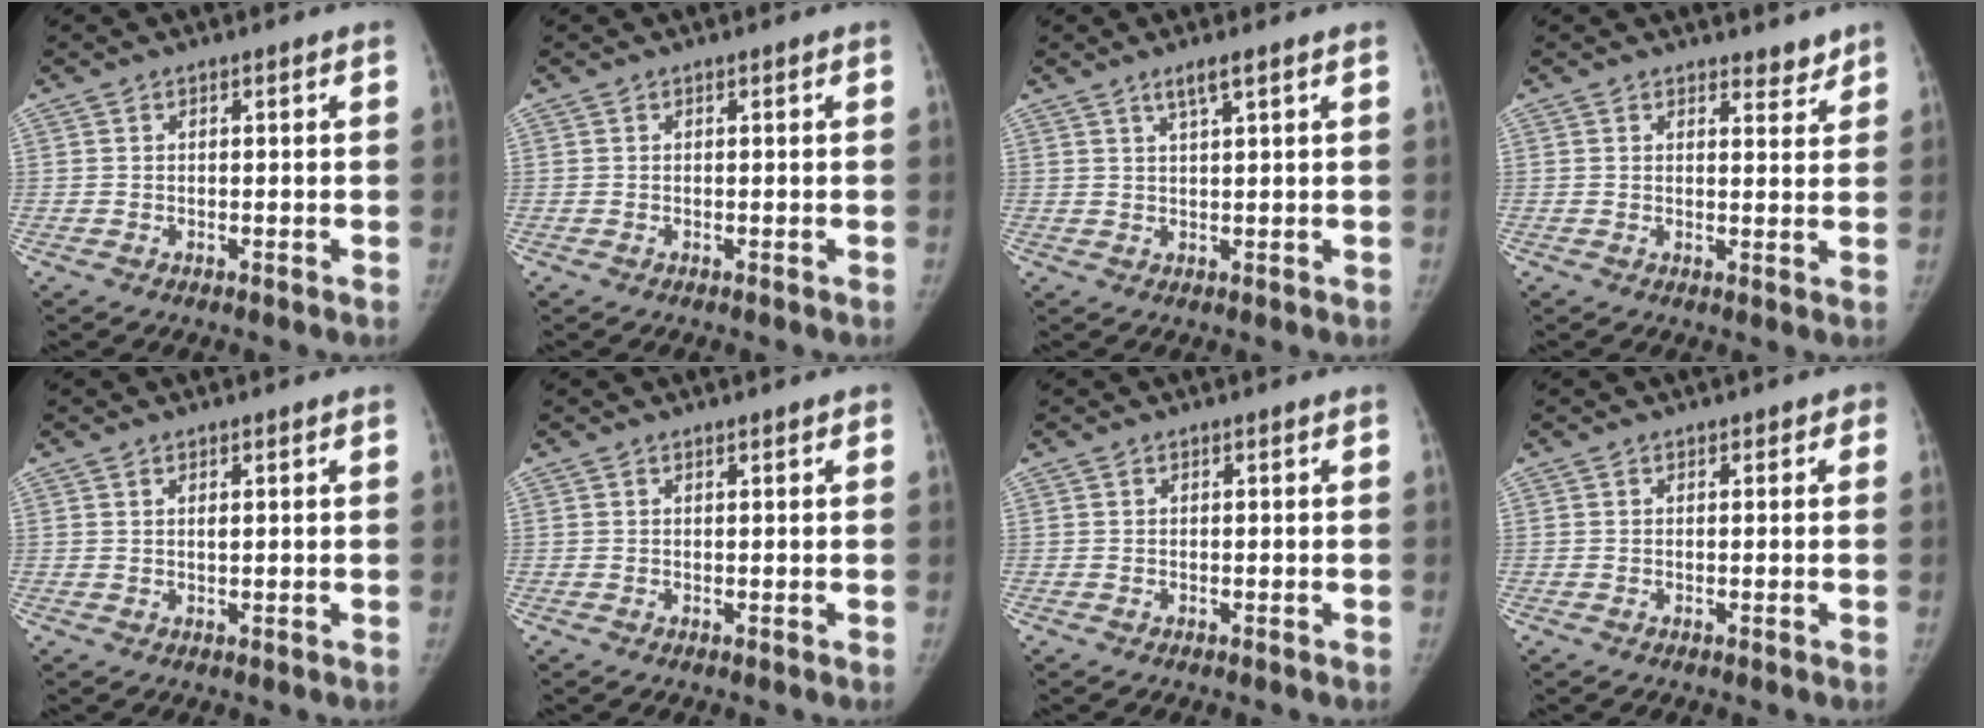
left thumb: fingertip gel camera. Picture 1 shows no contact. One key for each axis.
{"total": 0.0}
{"total": 2.9, "fx": 1.8, "fy": 0.1, "fz": 2.3, "tx": -0.048, "ty": -0.005, "tz": 0.038}
{"total": 2.8, "fx": 2.5, "fy": 1.1, "fz": 0.6, "tx": 0.010, "ty": -0.020, "tz": 0.032}
{"total": 0.8, "fx": 0.4, "fy": 0.3, "fz": 0.6, "tx": -0.009, "ty": 0.000, "tz": 0.008}
{"total": 0.6, "fx": 0.4, "fy": 0.1, "fz": 0.3, "tx": -0.002, "ty": 0.000, "tz": 0.006}
{"total": 0.0}
{"total": 0.9, "fx": 0.4, "fy": 0.7, "fz": 0.3, "tx": 0.014, "ty": 0.002, "tz": -0.001}